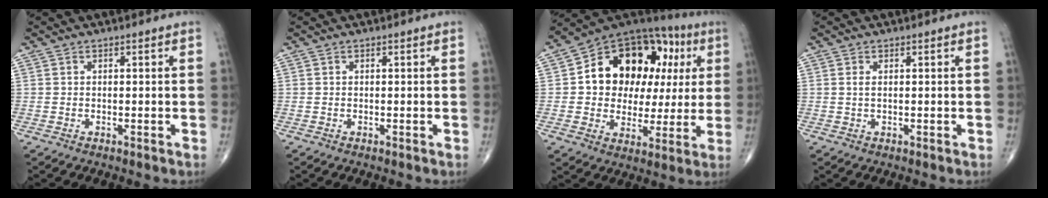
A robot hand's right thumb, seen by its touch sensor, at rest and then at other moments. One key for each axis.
{"total": 0.0}
{"total": 22.6, "fx": 5.1, "fy": 16.0, "fz": 15.2, "tx": -0.163, "ty": 0.036, "tz": 0.081}
{"total": 1.0, "fx": 0.2, "fy": 0.4, "fz": 0.8, "tx": -0.023, "ty": 0.003, "tz": 0.006}